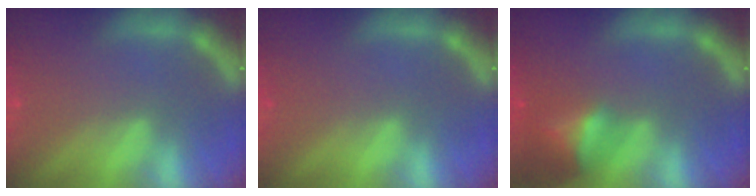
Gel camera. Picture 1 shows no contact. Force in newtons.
{"total": 0.0}
{"total": 4.9}